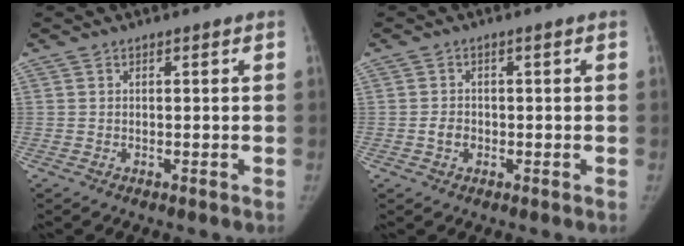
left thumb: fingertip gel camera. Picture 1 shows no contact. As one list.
[{"total": 2.1, "force": [-0.6, 1.7, 1.1], "torque": [-0.011, 0.008, -0.010]}]